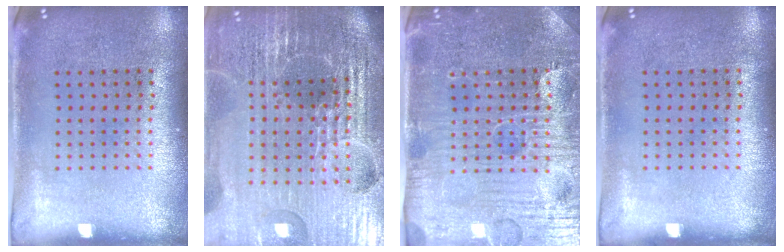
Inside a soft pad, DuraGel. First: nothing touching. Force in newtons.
{"total": 6.8, "press": 5.9, "slide": 3.3}
{"total": 5.1, "press": 4.8, "slide": 1.8}
{"total": 0.0}